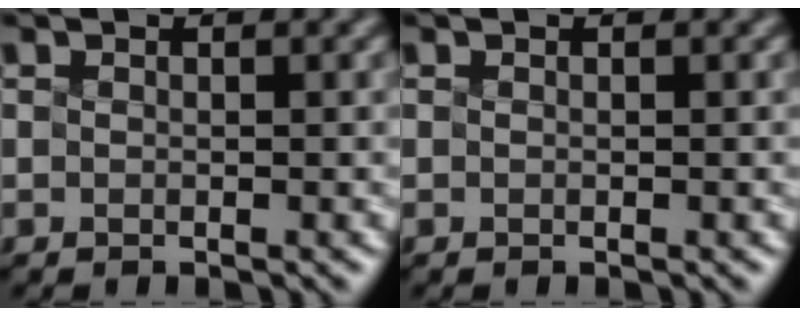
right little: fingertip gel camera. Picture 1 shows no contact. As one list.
[{"total": 0.0}]